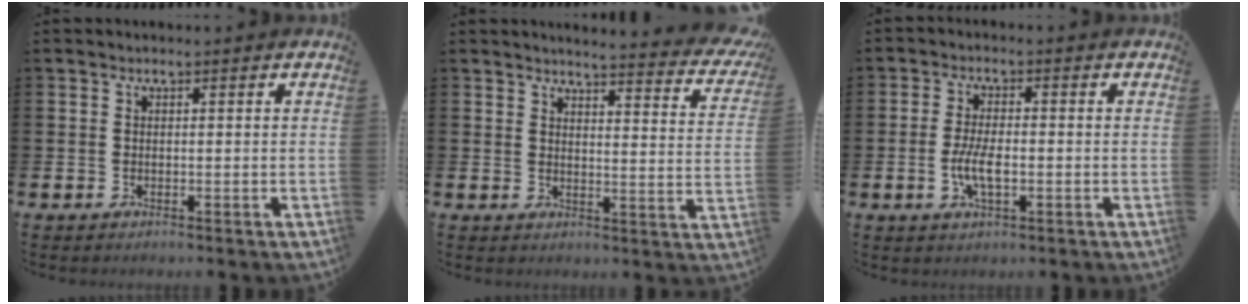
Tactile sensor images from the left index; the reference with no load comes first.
{"total": 3.7, "force": [3.6, 0.1, 0.9], "torque": [-0.016, -0.039, 0.053]}
{"total": 4.4, "force": [-1.1, 1.7, 3.9], "torque": [-0.073, 0.002, -0.021]}